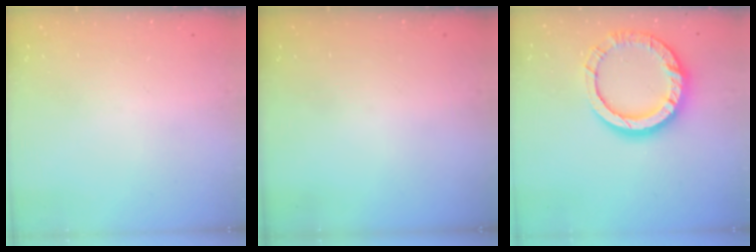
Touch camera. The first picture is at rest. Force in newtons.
{"total": 0.0}
{"total": 16.2, "press": 16.2, "slide": 1.4}